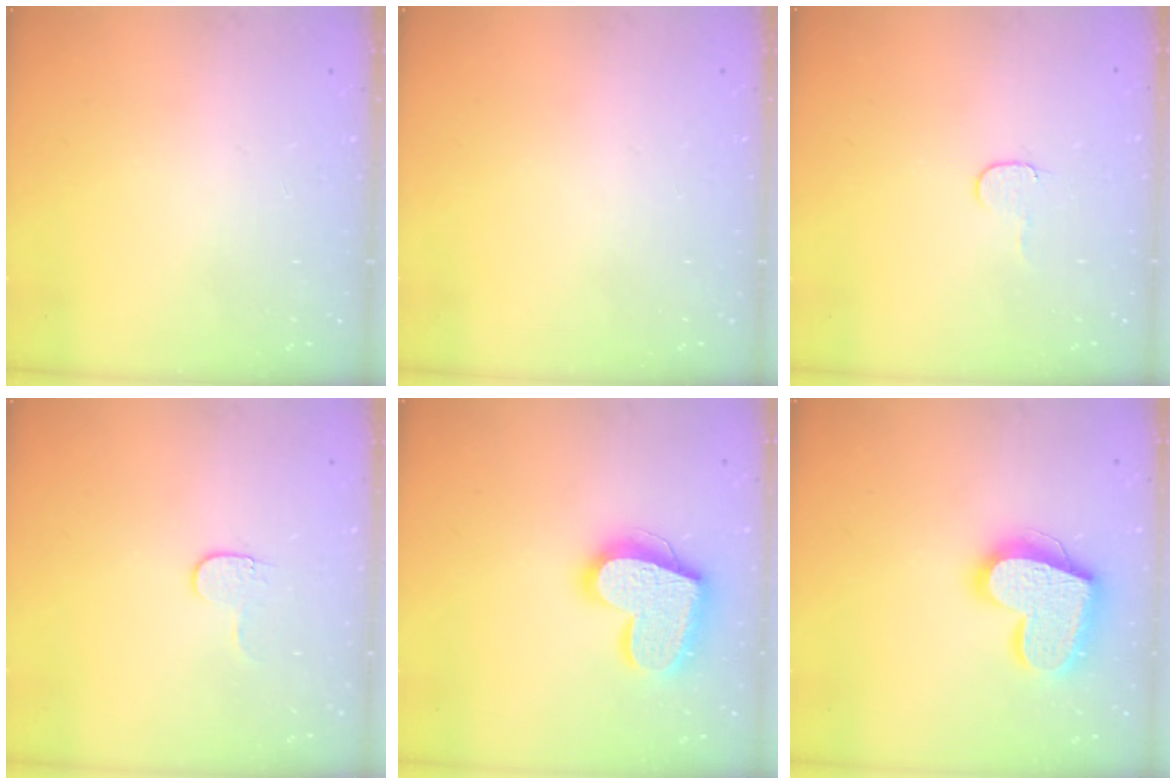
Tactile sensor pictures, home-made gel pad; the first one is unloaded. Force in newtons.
{"total": 0.0}
{"total": 4.4, "press": 4.4, "slide": 0.3}
{"total": 3.6, "press": 3.6, "slide": 0.4}
{"total": 19.5, "press": 19.4, "slide": 1.6}
{"total": 19.5, "press": 19.4, "slide": 1.6}